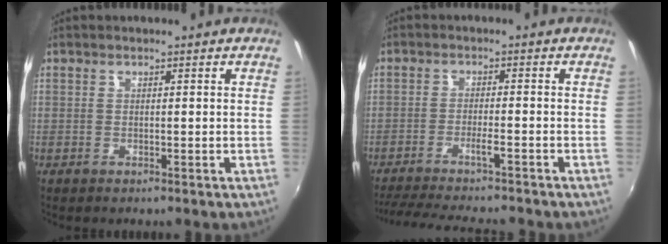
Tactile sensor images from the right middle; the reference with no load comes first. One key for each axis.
{"total": 12.0, "fx": -10.6, "fy": 0.1, "fz": 5.6, "tx": -0.119, "ty": -0.012, "tz": -0.168}